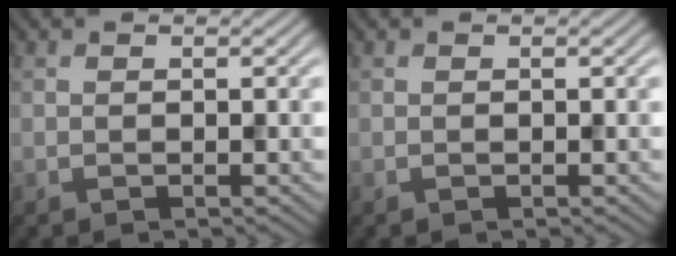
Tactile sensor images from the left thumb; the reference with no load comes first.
{"total": 0.0}